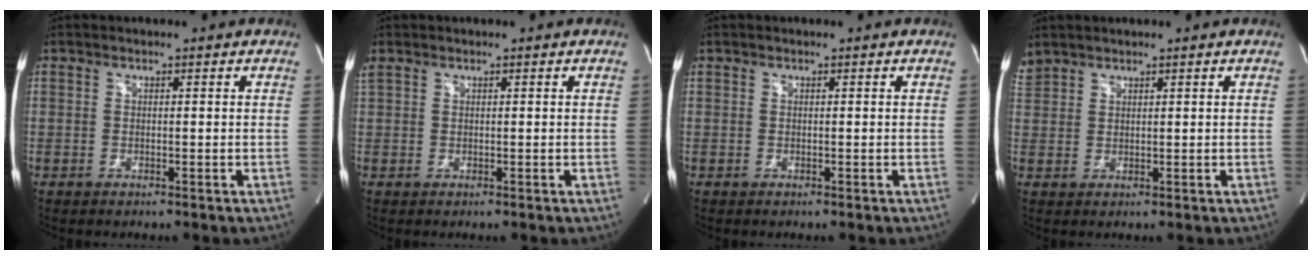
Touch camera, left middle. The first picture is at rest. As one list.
[{"total": 1.2, "force": [0.9, 0.6, 0.5], "torque": [-0.027, 0.022, 0.026]}, {"total": 0.0}, {"total": 2.9, "force": [2.7, 0.9, 0.3], "torque": [-0.018, 0.019, 0.060]}]